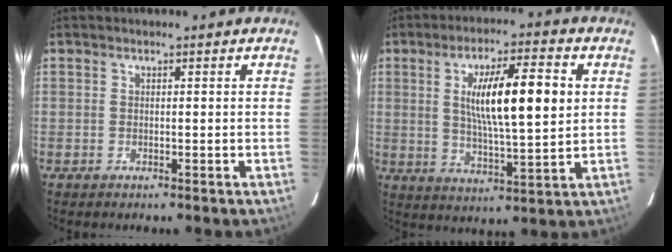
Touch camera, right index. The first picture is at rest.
{"total": 13.6, "force": [2.7, 2.0, 13.2], "torque": [-0.225, 0.005, 0.046]}